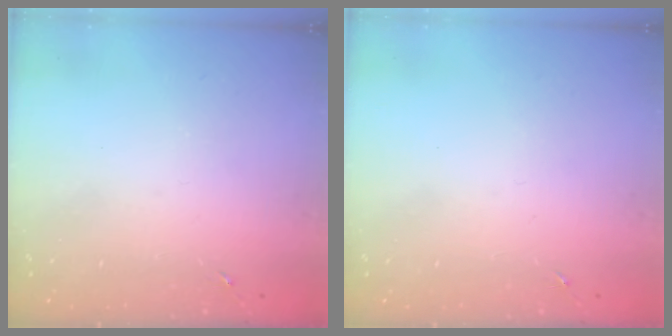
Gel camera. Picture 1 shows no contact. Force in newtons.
{"total": 0.0}